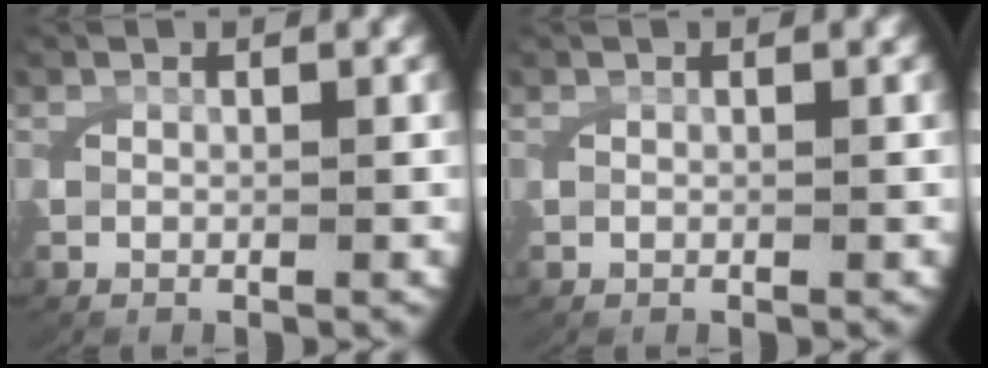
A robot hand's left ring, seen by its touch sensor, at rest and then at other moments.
{"total": 0.0}